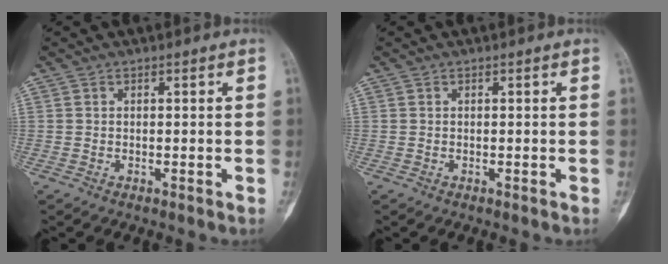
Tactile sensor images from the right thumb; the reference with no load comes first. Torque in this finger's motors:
{"motor_torque": [-0.10, 0.10, 0.18, 0.04, 0.00]}